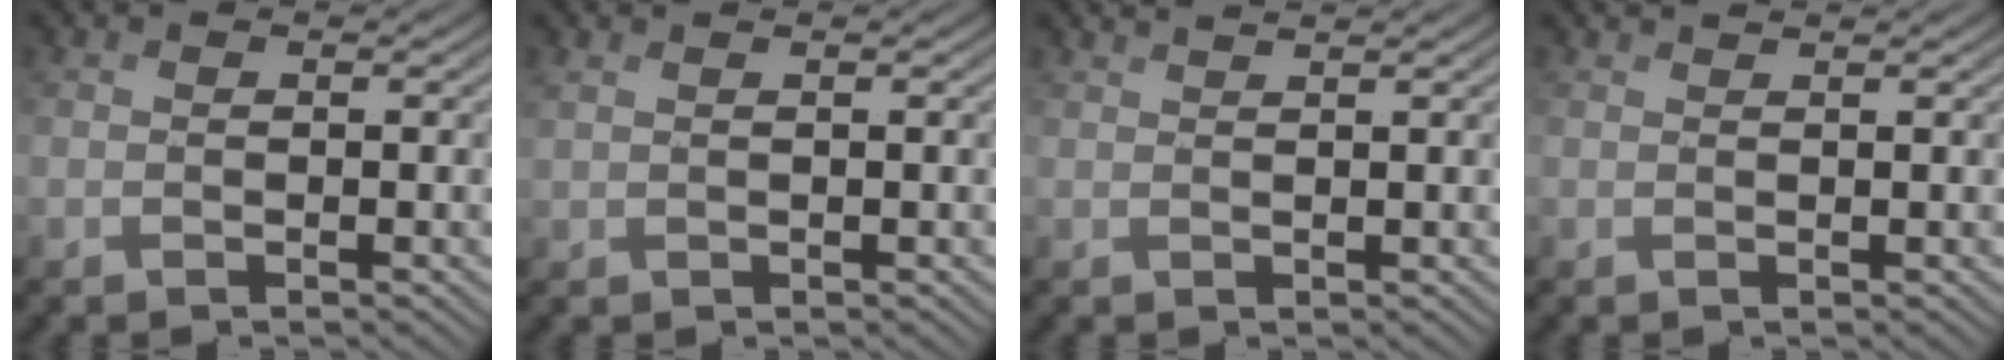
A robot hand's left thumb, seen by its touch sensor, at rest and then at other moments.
{"total": 1.1, "force": [0.9, 0.2, 0.6], "torque": [-0.020, 0.001, 0.019]}
{"total": 1.4, "force": [1.2, 0.2, 0.7], "torque": [-0.013, 0.003, 0.016]}
{"total": 0.9, "force": [0.9, 0.0, 0.2], "torque": [-0.009, -0.002, 0.013]}